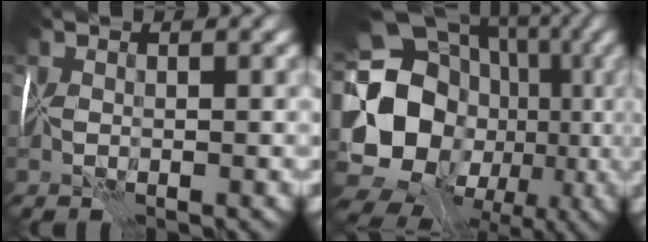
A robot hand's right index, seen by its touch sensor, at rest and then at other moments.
{"total": 19.6, "force": [-4.3, 16.5, 9.7], "torque": [-0.146, 0.000, -0.100]}